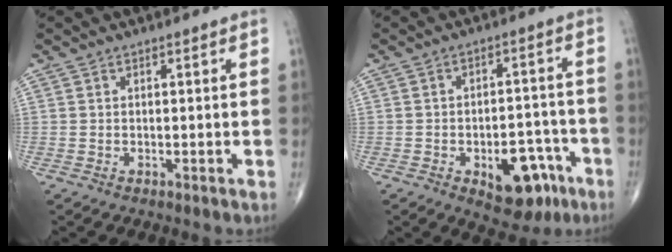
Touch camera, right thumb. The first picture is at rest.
{"total": 11.6, "force": [-5.4, 6.3, 8.1], "torque": [-0.073, 0.039, -0.065]}